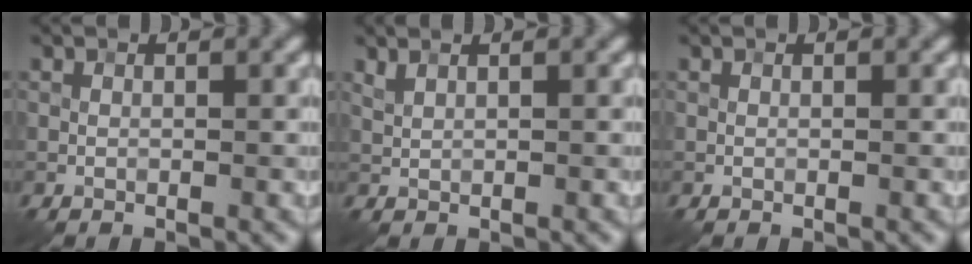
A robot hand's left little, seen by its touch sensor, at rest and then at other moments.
{"total": 0.8, "force": [0.7, 0.2, 0.3], "torque": [-0.010, -0.001, 0.017]}
{"total": 0.0}